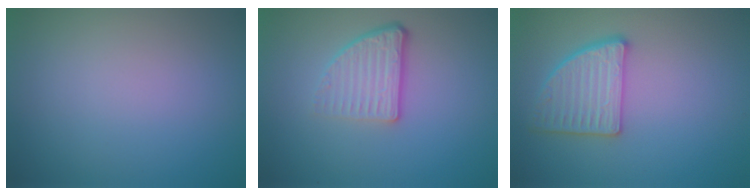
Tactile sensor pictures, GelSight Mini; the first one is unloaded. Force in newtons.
{"total": 3.8, "press": 2.5, "slide": 2.9}
{"total": 3.5, "press": 3.3, "slide": 1.1}